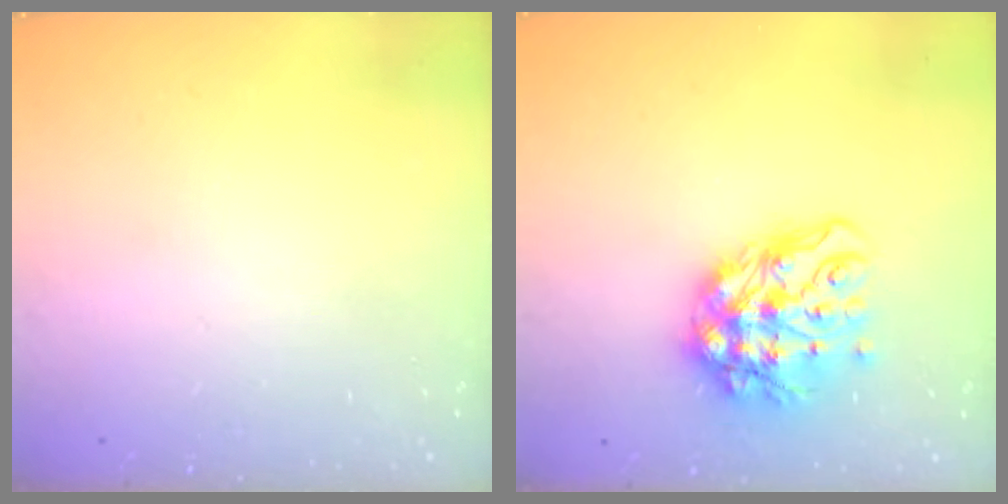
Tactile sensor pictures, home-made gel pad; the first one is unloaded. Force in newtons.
{"total": 14.3, "press": 14.2, "slide": 1.4}